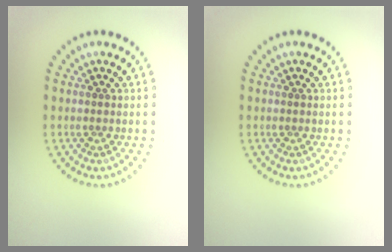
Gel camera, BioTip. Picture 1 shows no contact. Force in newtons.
{"total": 0.0}